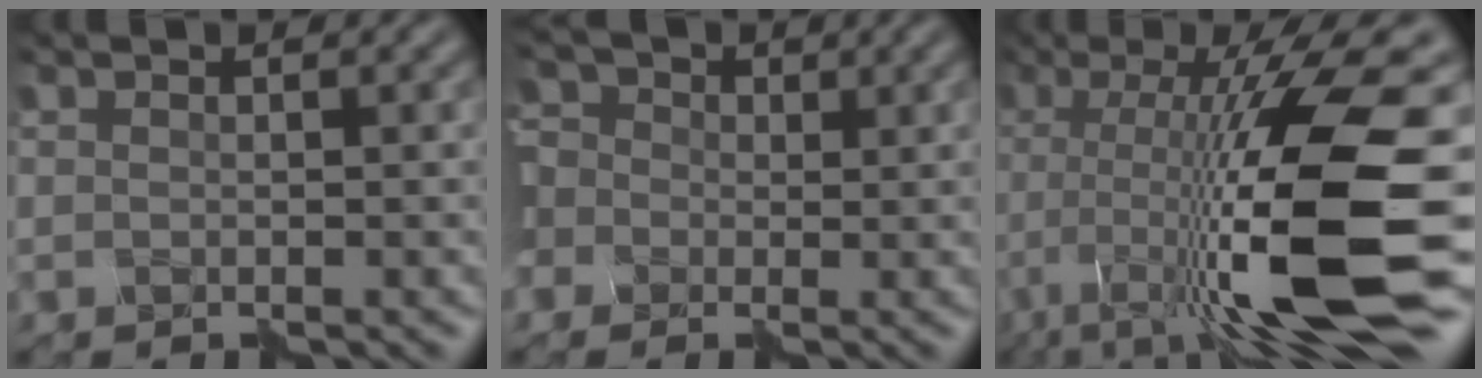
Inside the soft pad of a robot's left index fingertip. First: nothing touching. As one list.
[{"total": 8.6, "force": [1.9, 7.2, 4.2], "torque": [-0.101, 0.034, -0.007]}, {"total": 15.2, "force": [-3.3, 3.3, 14.4], "torque": [-0.210, 0.006, -0.061]}]